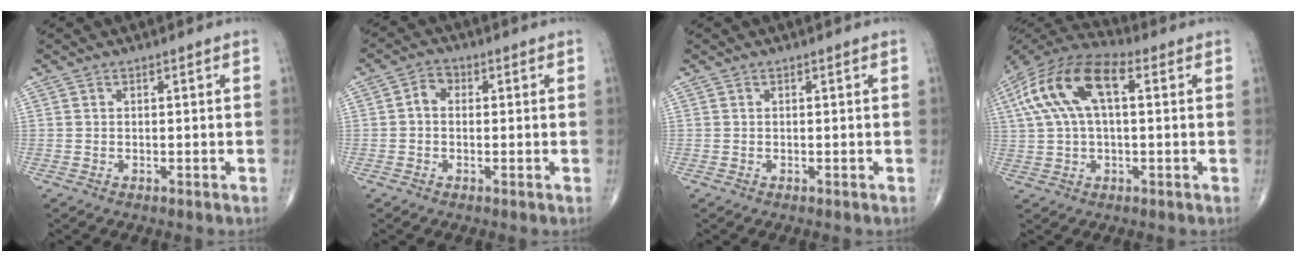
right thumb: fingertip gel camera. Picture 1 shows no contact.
{"total": 3.1, "force": [0.0, 2.4, 1.9], "torque": [-0.024, 0.013, -0.008]}
{"total": 0.0}
{"total": 16.1, "force": [4.0, 7.8, 13.5], "torque": [-0.272, 0.039, 0.063]}